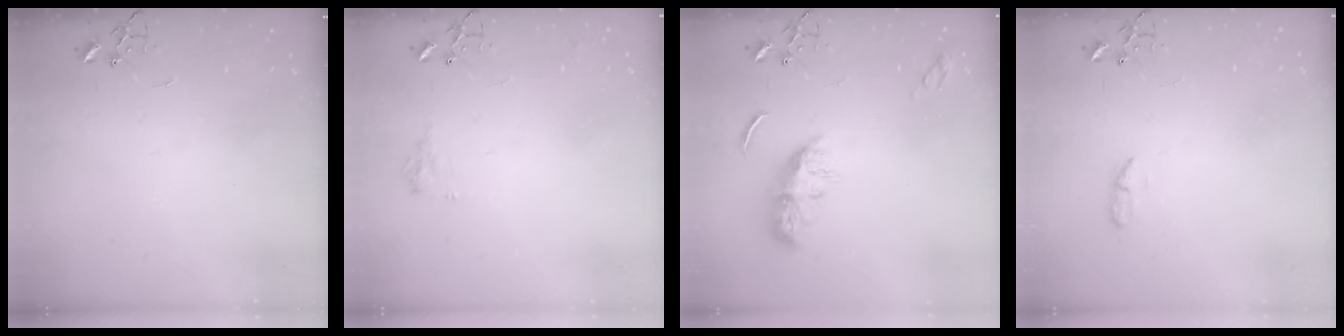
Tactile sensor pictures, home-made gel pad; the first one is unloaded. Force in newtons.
{"total": 7.7, "press": 7.7, "slide": 0.3}
{"total": 8.9, "press": 8.9, "slide": 0.6}
{"total": 4.5, "press": 4.4, "slide": 0.6}